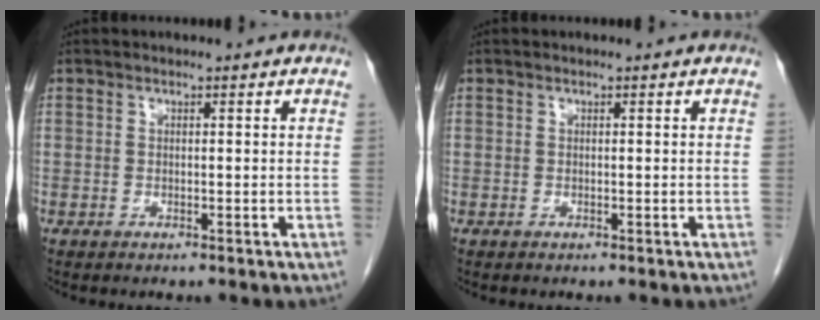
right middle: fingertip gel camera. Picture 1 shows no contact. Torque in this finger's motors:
{"motor_torque": [-0.06, -0.12, 0.07, 0.00]}